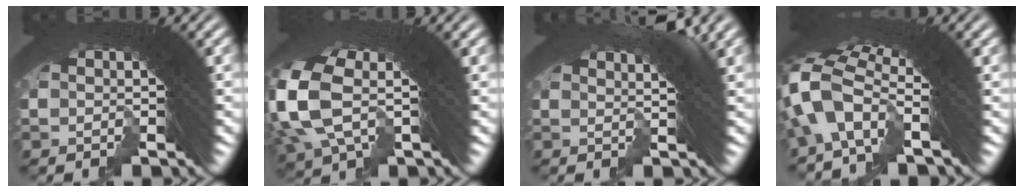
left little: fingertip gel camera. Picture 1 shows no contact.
{"total": 5.7, "force": [0.5, 3.4, 4.6], "torque": [-0.133, -0.017, 0.018]}
{"total": 5.1, "force": [3.5, -0.5, 3.7], "torque": [-0.046, 0.012, 0.054]}
{"total": 5.1, "force": [0.3, 2.9, 4.2], "torque": [-0.104, -0.010, 0.001]}